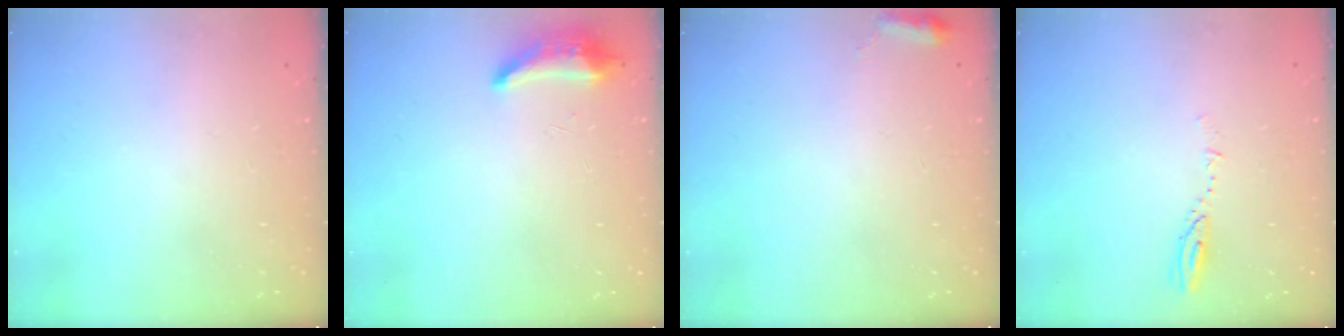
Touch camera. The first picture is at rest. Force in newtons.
{"total": 14.7, "press": 10.1, "slide": 10.7}
{"total": 5.1, "press": 5.0, "slide": 0.8}
{"total": 3.3, "press": 3.3, "slide": 0.3}